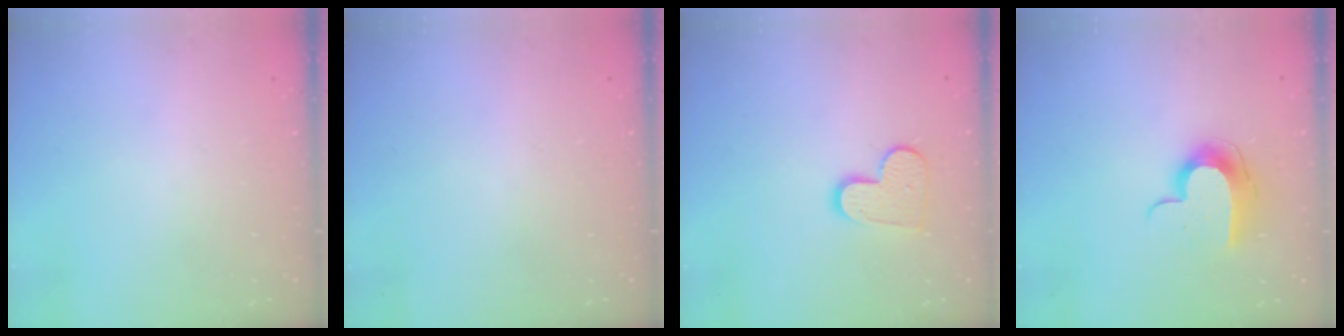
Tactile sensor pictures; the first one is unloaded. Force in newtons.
{"total": 0.8, "press": 0.8, "slide": 0.1}
{"total": 9.7, "press": 9.7, "slide": 0.5}
{"total": 10.1, "press": 10.0, "slide": 1.0}